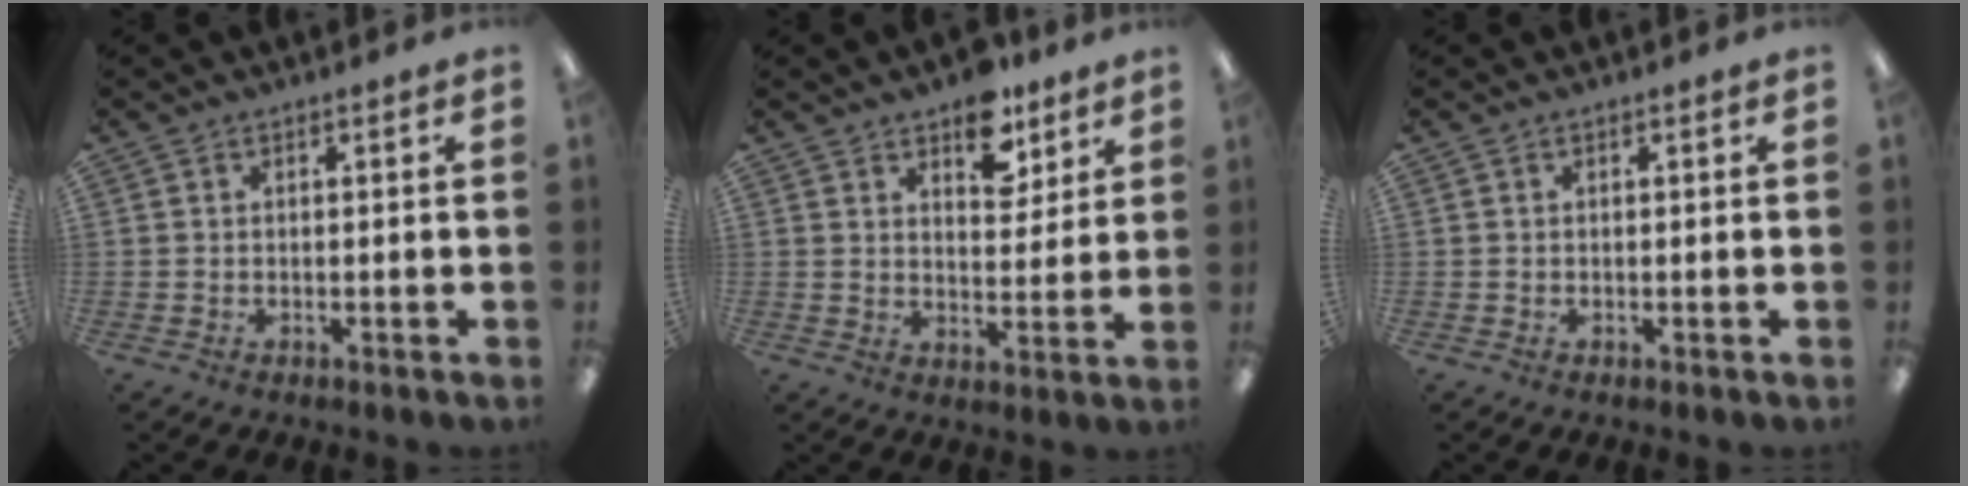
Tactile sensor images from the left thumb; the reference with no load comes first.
{"total": 9.5, "force": [6.8, 5.1, 4.2], "torque": [-0.041, -0.036, 0.116]}
{"total": 0.0}